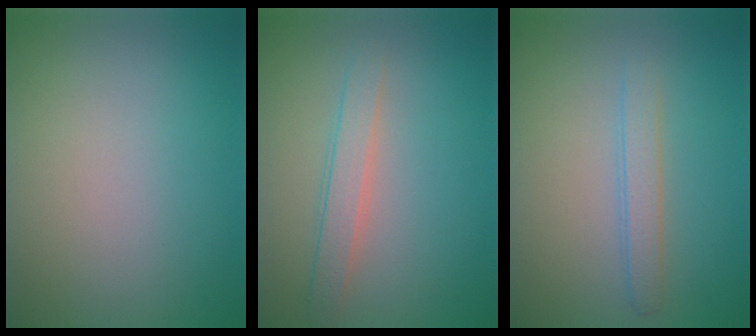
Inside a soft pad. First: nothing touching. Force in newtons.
{"total": 2.3, "press": 2.2, "slide": 0.1}
{"total": 1.8, "press": 1.8, "slide": 0.0}